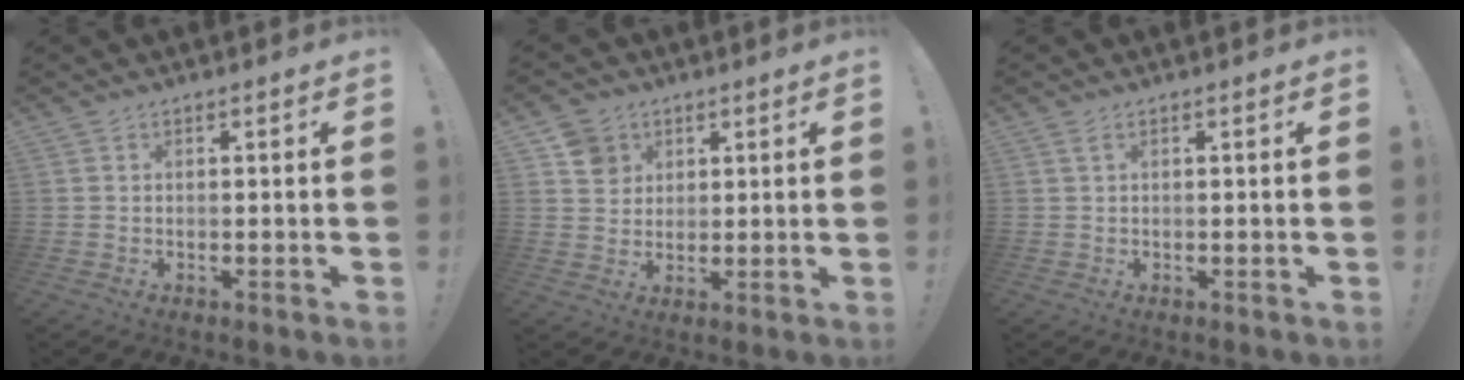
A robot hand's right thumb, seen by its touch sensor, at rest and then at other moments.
{"total": 6.9, "force": [3.2, 5.9, 1.5], "torque": [-0.012, -0.015, 0.064]}
{"total": 1.3, "force": [0.7, 0.3, 1.1], "torque": [-0.020, 0.001, 0.010]}